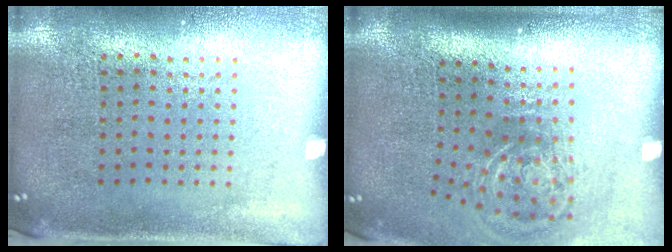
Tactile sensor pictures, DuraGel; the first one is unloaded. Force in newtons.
{"total": 2.2, "press": 1.4, "slide": 1.7}